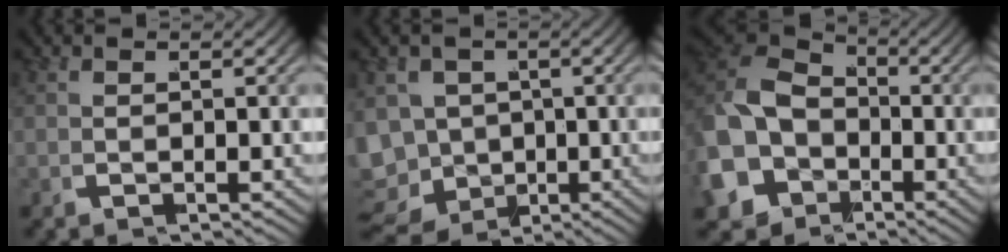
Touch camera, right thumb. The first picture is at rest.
{"total": 12.9, "force": [-5.0, 10.9, 4.7], "torque": [-0.125, -0.071, -0.074]}
{"total": 13.0, "force": [-2.2, 11.2, 6.1], "torque": [-0.164, -0.043, -0.039]}